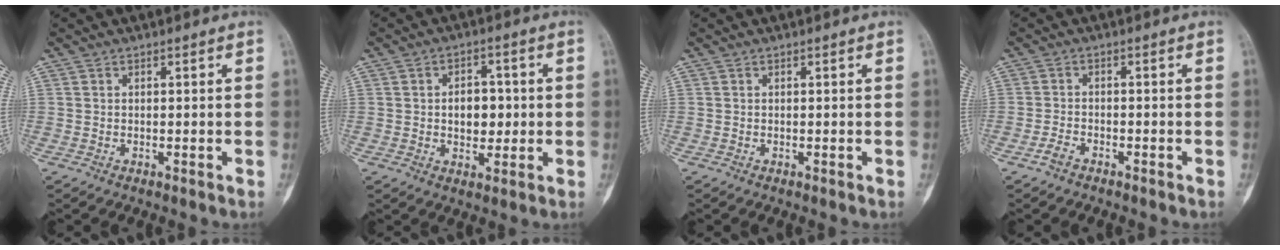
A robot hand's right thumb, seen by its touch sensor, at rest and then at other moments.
{"total": 6.6, "force": [0.1, 4.5, 4.8], "torque": [-0.046, 0.004, 0.004]}
{"total": 0.0}
{"total": 2.1, "force": [-1.6, 0.9, 1.0], "torque": [-0.029, 0.010, -0.032]}